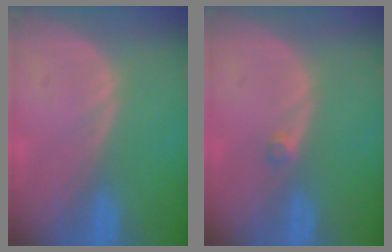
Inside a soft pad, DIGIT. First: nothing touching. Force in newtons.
{"total": 1.1, "press": 1.0, "slide": 0.6}